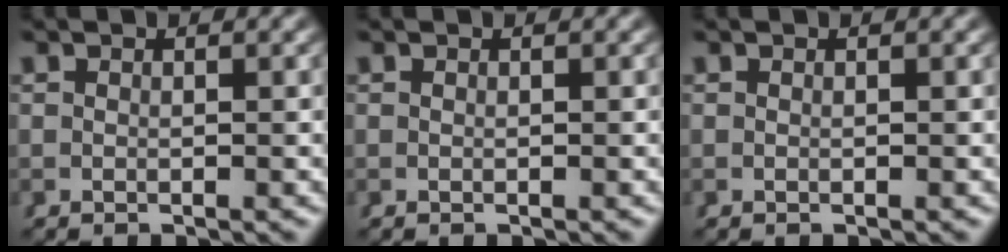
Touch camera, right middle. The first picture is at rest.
{"total": 0.0}
{"total": 0.0}